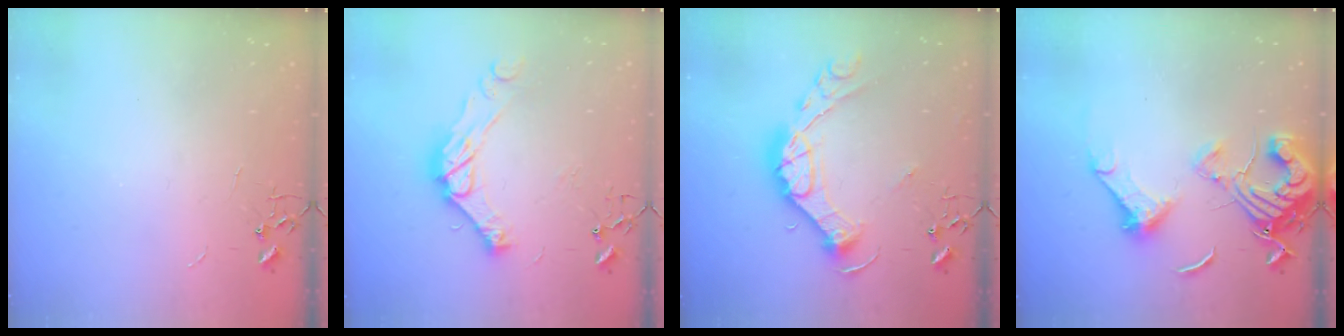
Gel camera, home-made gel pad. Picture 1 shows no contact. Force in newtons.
{"total": 14.1, "press": 14.1, "slide": 1.1}
{"total": 16.6, "press": 16.6, "slide": 1.4}
{"total": 16.3, "press": 16.2, "slide": 1.7}